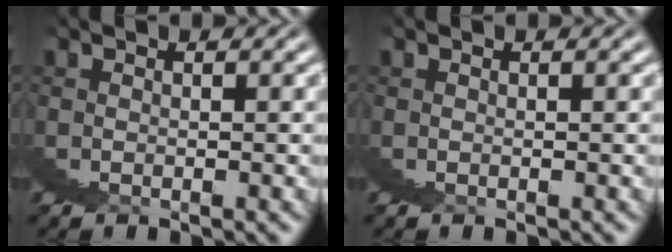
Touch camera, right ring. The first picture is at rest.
{"total": 0.0}